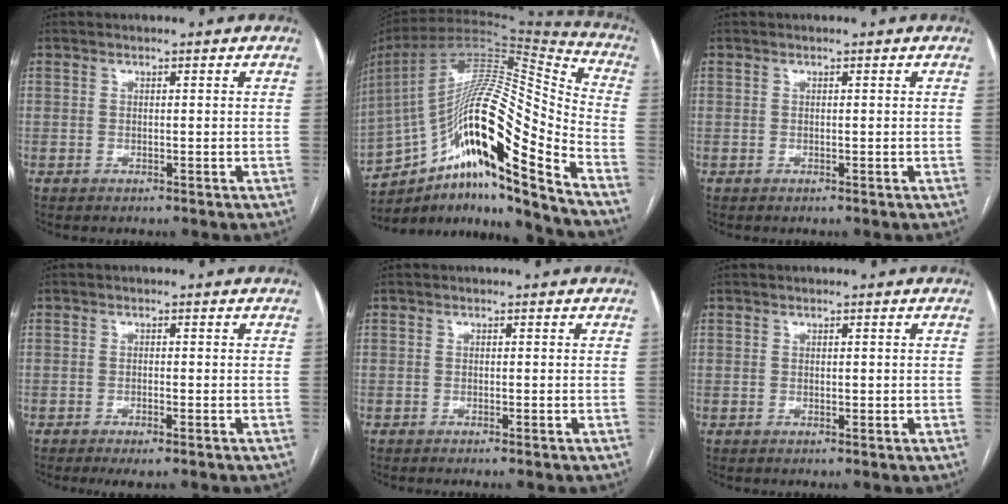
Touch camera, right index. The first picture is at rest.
{"total": 27.2, "force": [-15.0, 3.7, 22.4], "torque": [-0.379, 0.025, -0.256]}
{"total": 0.0}
{"total": 2.5, "force": [-1.6, 0.4, 1.9], "torque": [-0.032, -0.004, -0.024]}
{"total": 0.5, "force": [-0.4, -0.1, 0.4], "torque": [-0.008, 0.001, -0.008]}
{"total": 0.7, "force": [0.2, 0.5, 0.5], "torque": [-0.006, -0.002, 0.004]}